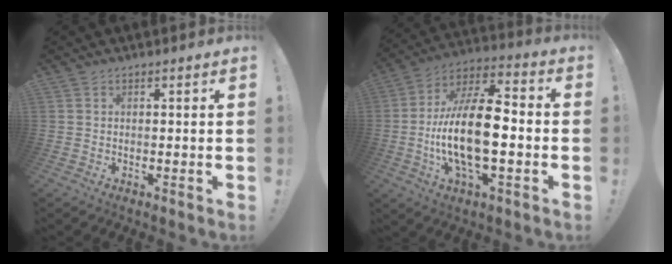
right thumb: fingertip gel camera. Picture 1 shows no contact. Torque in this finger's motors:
{"motor_torque": [2.55, 2.46, 1.93, -0.84, 0.56]}